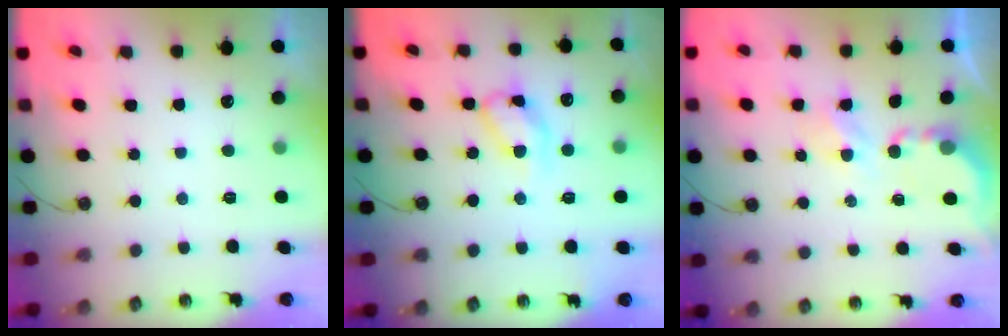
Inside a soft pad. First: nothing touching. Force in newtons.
{"total": 11.9, "press": 11.9, "slide": 0.8}
{"total": 3.6, "press": 3.6, "slide": 0.3}